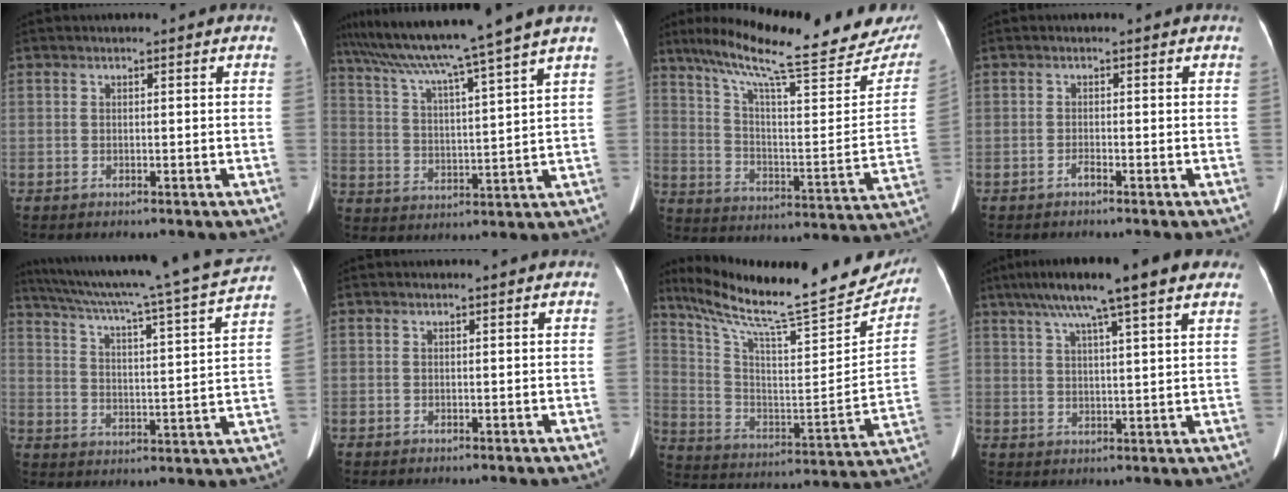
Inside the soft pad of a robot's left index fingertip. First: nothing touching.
{"total": 15.4, "force": [12.7, -2.8, 8.3], "torque": [-0.143, -0.009, 0.196]}
{"total": 27.8, "force": [22.5, 4.4, 15.7], "torque": [-0.247, -0.031, 0.301]}
{"total": 0.7, "force": [-0.7, -0.1, 0.2], "torque": [-0.006, -0.003, -0.015]}
{"total": 23.0, "force": [20.3, -1.5, 10.6], "torque": [-0.181, -0.034, 0.278]}
{"total": 0.0}
{"total": 28.1, "force": [24.5, 3.8, 13.1], "torque": [-0.222, -0.065, 0.348]}
{"total": 15.3, "force": [10.7, 1.2, 10.9], "torque": [-0.180, 0.048, 0.151]}